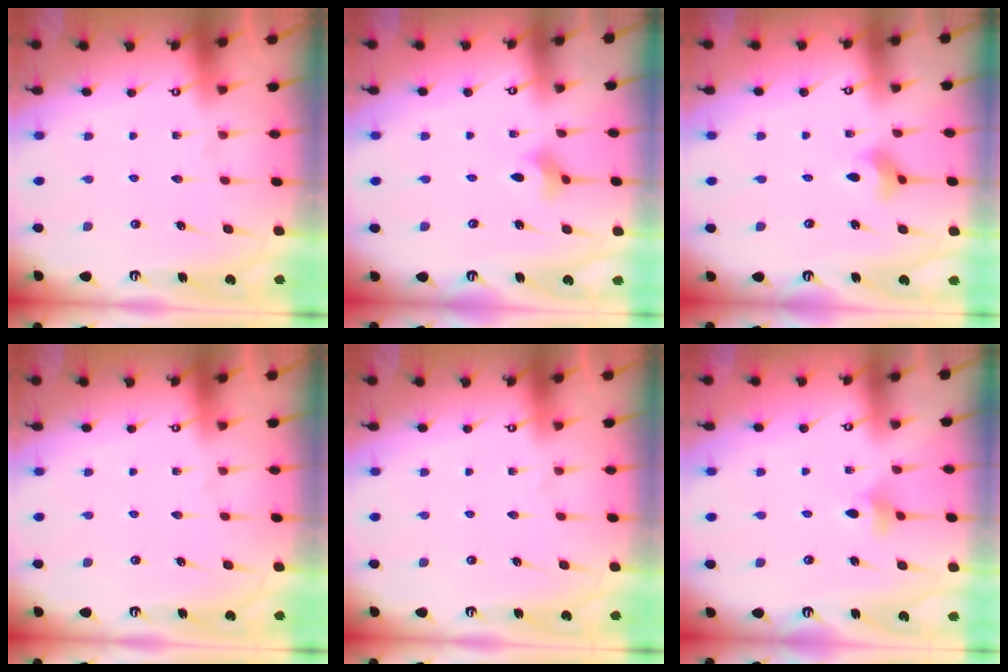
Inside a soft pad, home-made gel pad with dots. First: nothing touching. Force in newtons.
{"total": 2.3, "press": 2.3, "slide": 0.5}
{"total": 2.9, "press": 2.9, "slide": 0.3}
{"total": 0.0}
{"total": 0.0}
{"total": 5.1, "press": 5.0, "slide": 0.8}